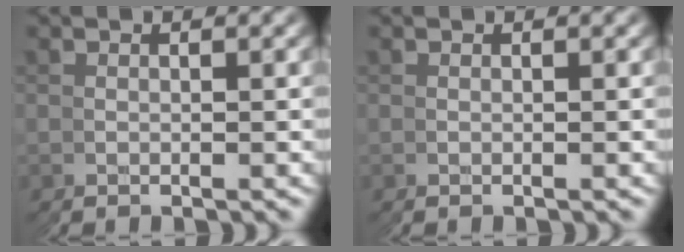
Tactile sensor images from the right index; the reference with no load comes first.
{"total": 0.0}